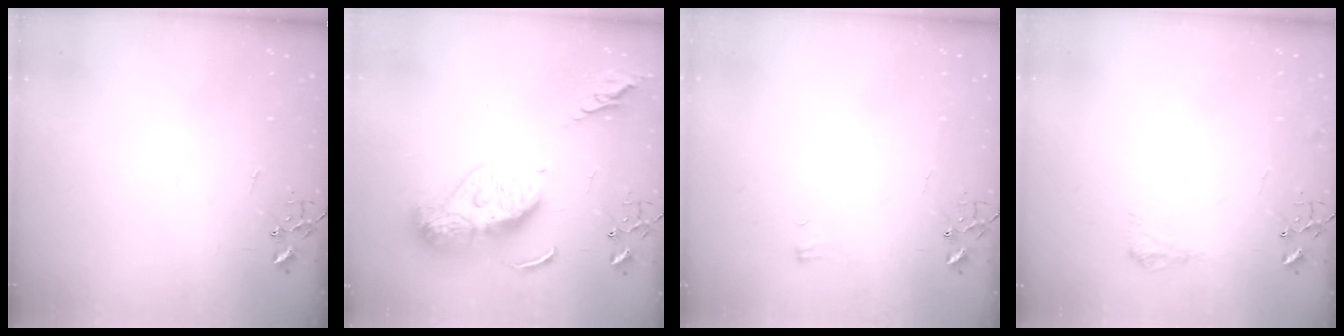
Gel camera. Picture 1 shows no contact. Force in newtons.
{"total": 16.9, "press": 16.8, "slide": 1.6}
{"total": 4.7, "press": 4.7, "slide": 0.5}
{"total": 7.3, "press": 7.3, "slide": 1.0}